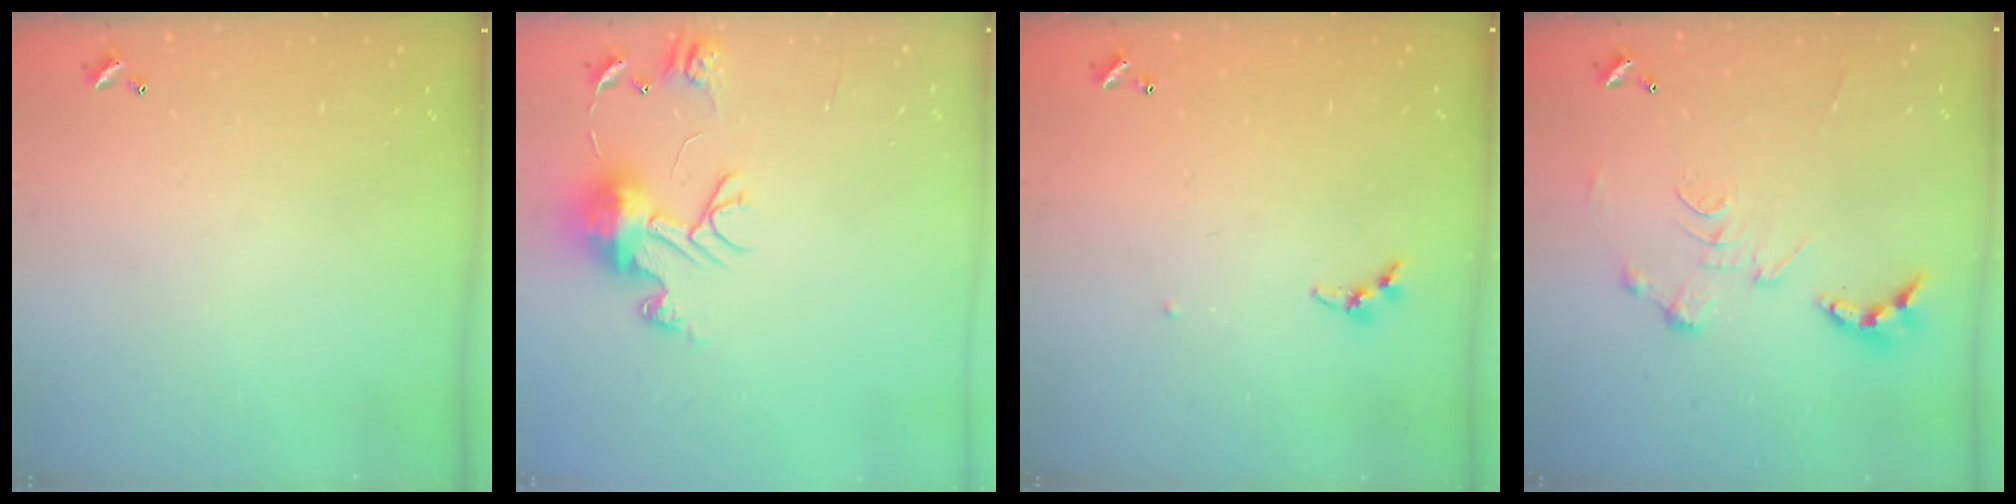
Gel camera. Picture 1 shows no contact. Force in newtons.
{"total": 10.8, "press": 10.8, "slide": 1.2}
{"total": 4.0, "press": 3.9, "slide": 0.5}
{"total": 0.0}